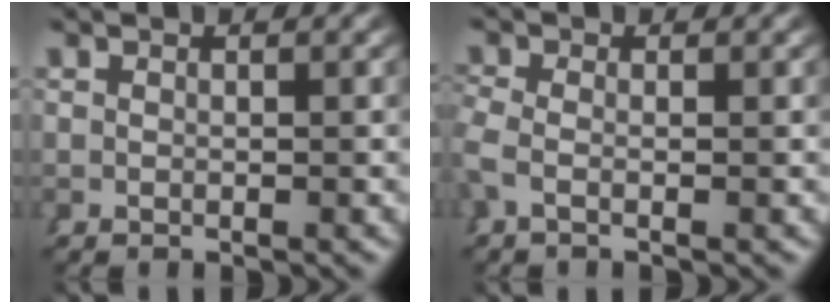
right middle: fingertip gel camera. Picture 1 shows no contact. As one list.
[{"total": 1.5, "force": [-0.3, 0.9, 1.2], "torque": [-0.036, 0.000, -0.011]}]